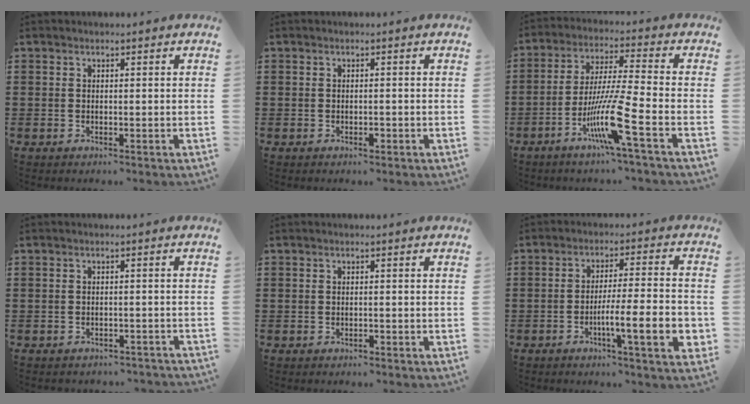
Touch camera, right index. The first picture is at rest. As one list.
[{"total": 0.9, "force": [-0.5, 0.4, 0.7], "torque": [-0.015, -0.003, -0.008]}, {"total": 11.1, "force": [-5.2, 0.2, 9.7], "torque": [-0.200, -0.010, -0.103]}, {"total": 1.6, "force": [-1.6, 0.4, 0.1], "torque": [-0.009, 0.000, -0.033]}, {"total": 0.5, "force": [-0.4, 0.2, 0.2], "torque": [-0.007, -0.002, -0.008]}, {"total": 9.6, "force": [-3.3, 1.3, 8.9], "torque": [-0.159, -0.009, -0.060]}]